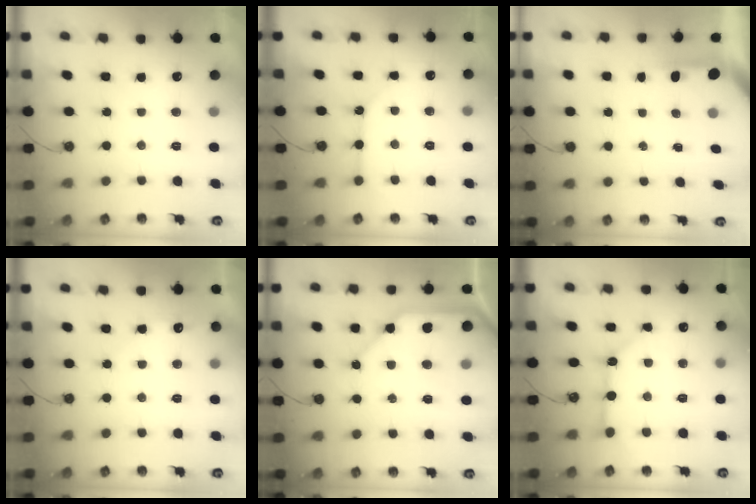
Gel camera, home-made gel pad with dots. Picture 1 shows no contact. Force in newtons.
{"total": 4.6, "press": 4.6, "slide": 0.5}
{"total": 3.0, "press": 3.0, "slide": 0.3}
{"total": 4.6, "press": 4.5, "slide": 0.5}
{"total": 13.9, "press": 13.8, "slide": 1.6}
{"total": 10.8, "press": 10.8, "slide": 0.6}